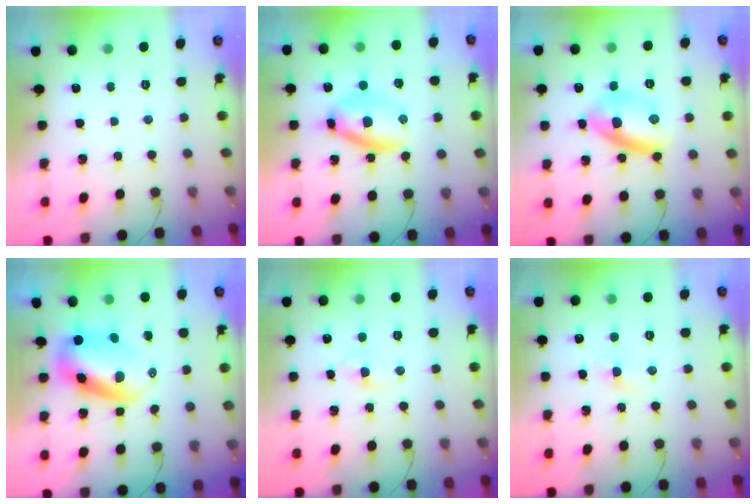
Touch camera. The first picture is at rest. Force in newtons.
{"total": 6.6, "press": 6.5, "slide": 1.2}
{"total": 9.9, "press": 9.9, "slide": 0.5}
{"total": 7.7, "press": 7.3, "slide": 2.2}
{"total": 3.4, "press": 3.2, "slide": 1.0}
{"total": 1.4, "press": 1.1, "slide": 0.8}